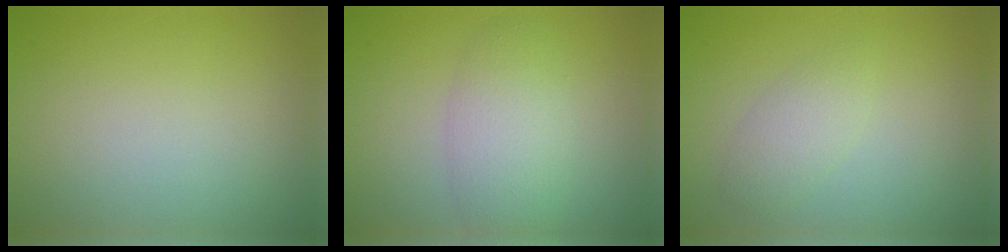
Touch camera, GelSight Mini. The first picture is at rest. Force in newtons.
{"total": 4.0, "press": 4.0, "slide": 0.1}
{"total": 1.9, "press": 1.9, "slide": 0.1}